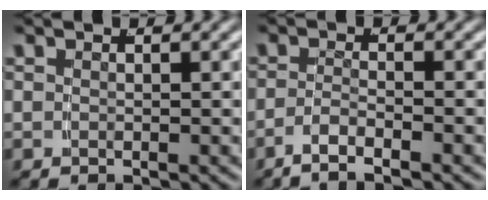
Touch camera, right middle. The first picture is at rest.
{"total": 2.7, "force": [-2.4, -0.1, 1.4], "torque": [-0.028, -0.008, -0.039]}